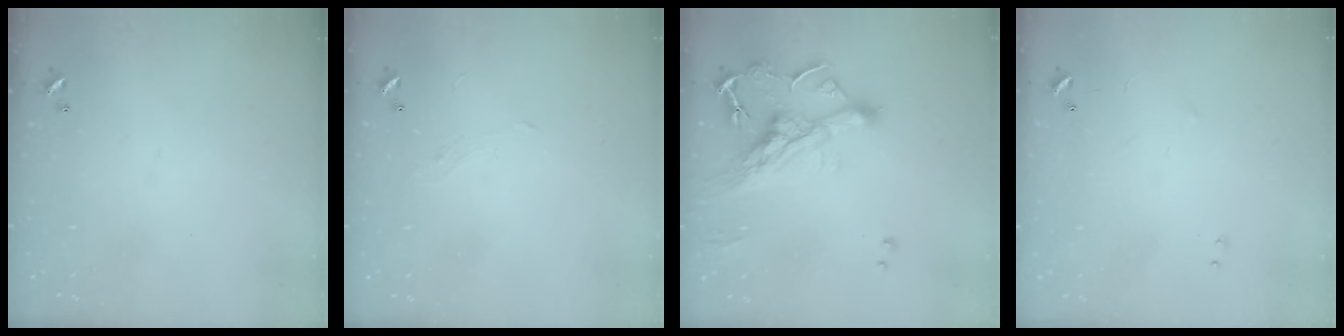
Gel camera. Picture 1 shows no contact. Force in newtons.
{"total": 0.8, "press": 0.5, "slide": 0.6}
{"total": 8.0, "press": 7.9, "slide": 1.2}
{"total": 7.4, "press": 7.3, "slide": 0.7}